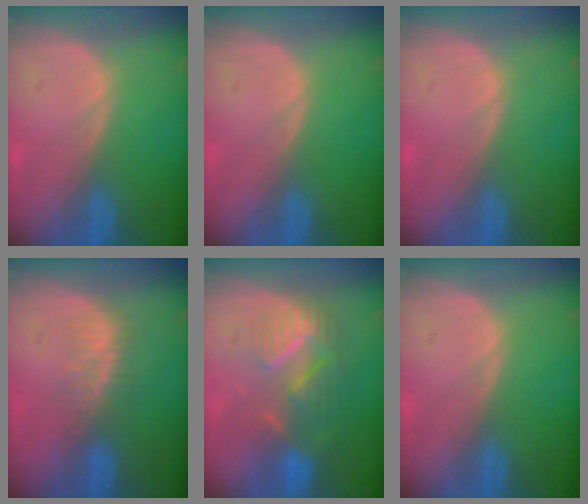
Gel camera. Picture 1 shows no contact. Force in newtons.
{"total": 0.0}
{"total": 0.0}
{"total": 4.1, "press": 3.7, "slide": 1.8}
{"total": 8.9, "press": 7.8, "slide": 4.4}
{"total": 0.0}